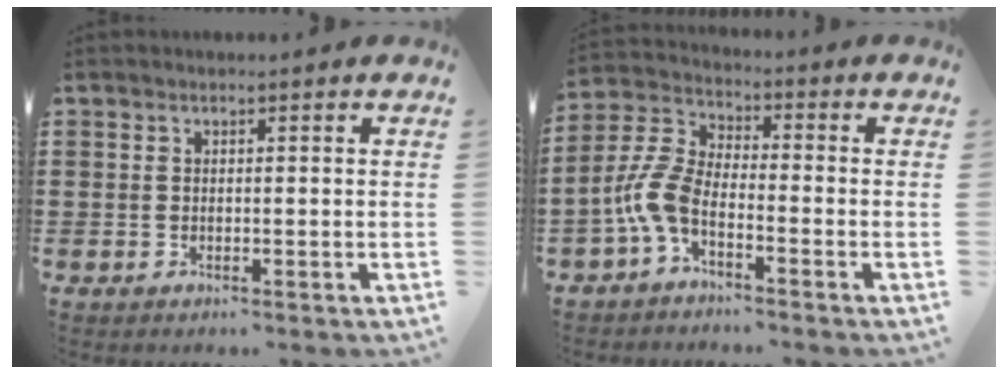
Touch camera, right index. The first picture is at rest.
{"total": 6.4, "force": [-3.6, 2.3, 4.7], "torque": [-0.142, -0.018, -0.078]}